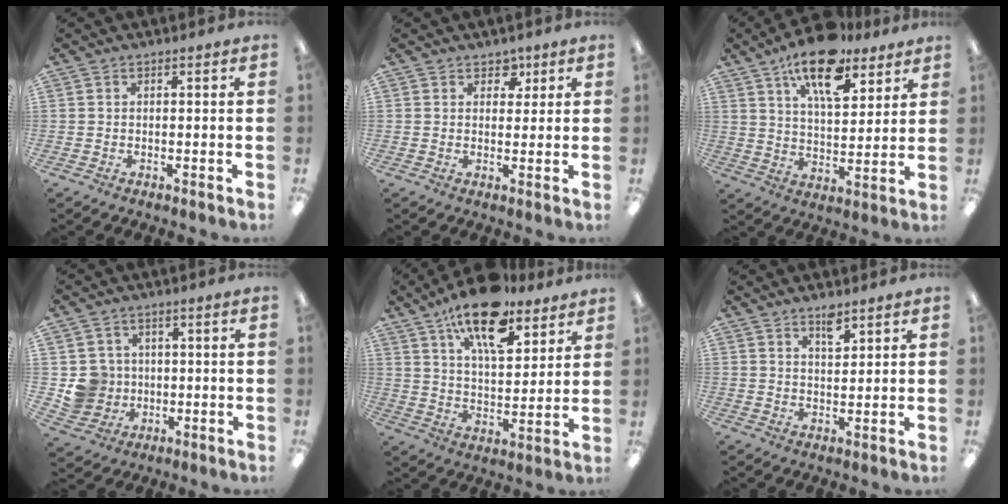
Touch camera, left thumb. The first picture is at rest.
{"total": 3.6, "force": [2.1, 2.7, 1.1], "torque": [0.004, -0.008, 0.032]}
{"total": 16.0, "force": [10.9, 6.7, 9.6], "torque": [-0.157, -0.050, 0.187]}
{"total": 7.4, "force": [0.1, 7.3, 1.1], "torque": [-0.032, 0.010, 0.014]}
{"total": 17.6, "force": [12.2, 7.2, 10.5], "torque": [-0.177, -0.059, 0.208]}
{"total": 4.5, "force": [3.3, 1.6, 2.6], "torque": [-0.034, -0.017, 0.055]}